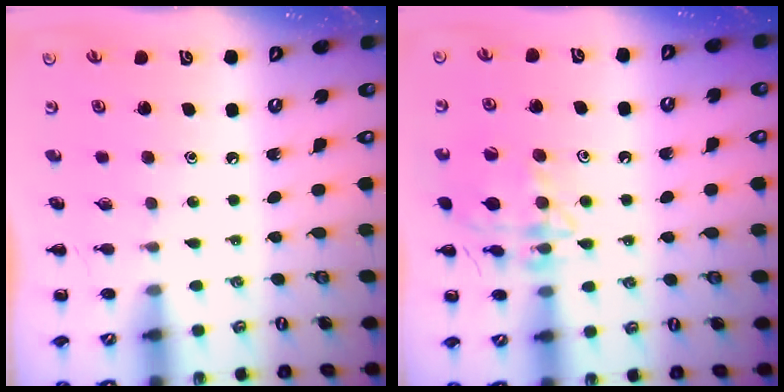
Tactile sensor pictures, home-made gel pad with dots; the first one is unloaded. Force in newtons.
{"total": 14.9, "press": 14.8, "slide": 1.2}